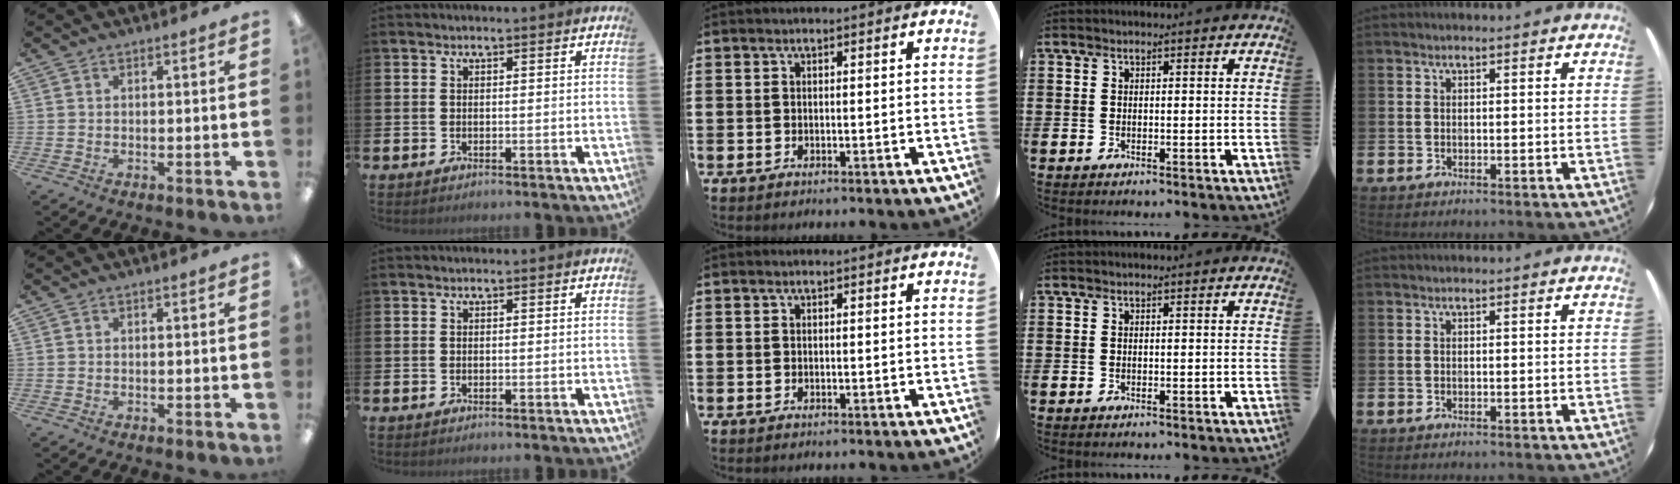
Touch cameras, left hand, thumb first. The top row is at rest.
{}